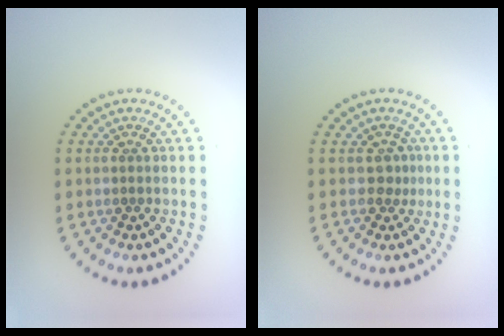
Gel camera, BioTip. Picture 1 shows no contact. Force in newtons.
{"total": 1.4, "press": 1.1, "slide": 0.8}